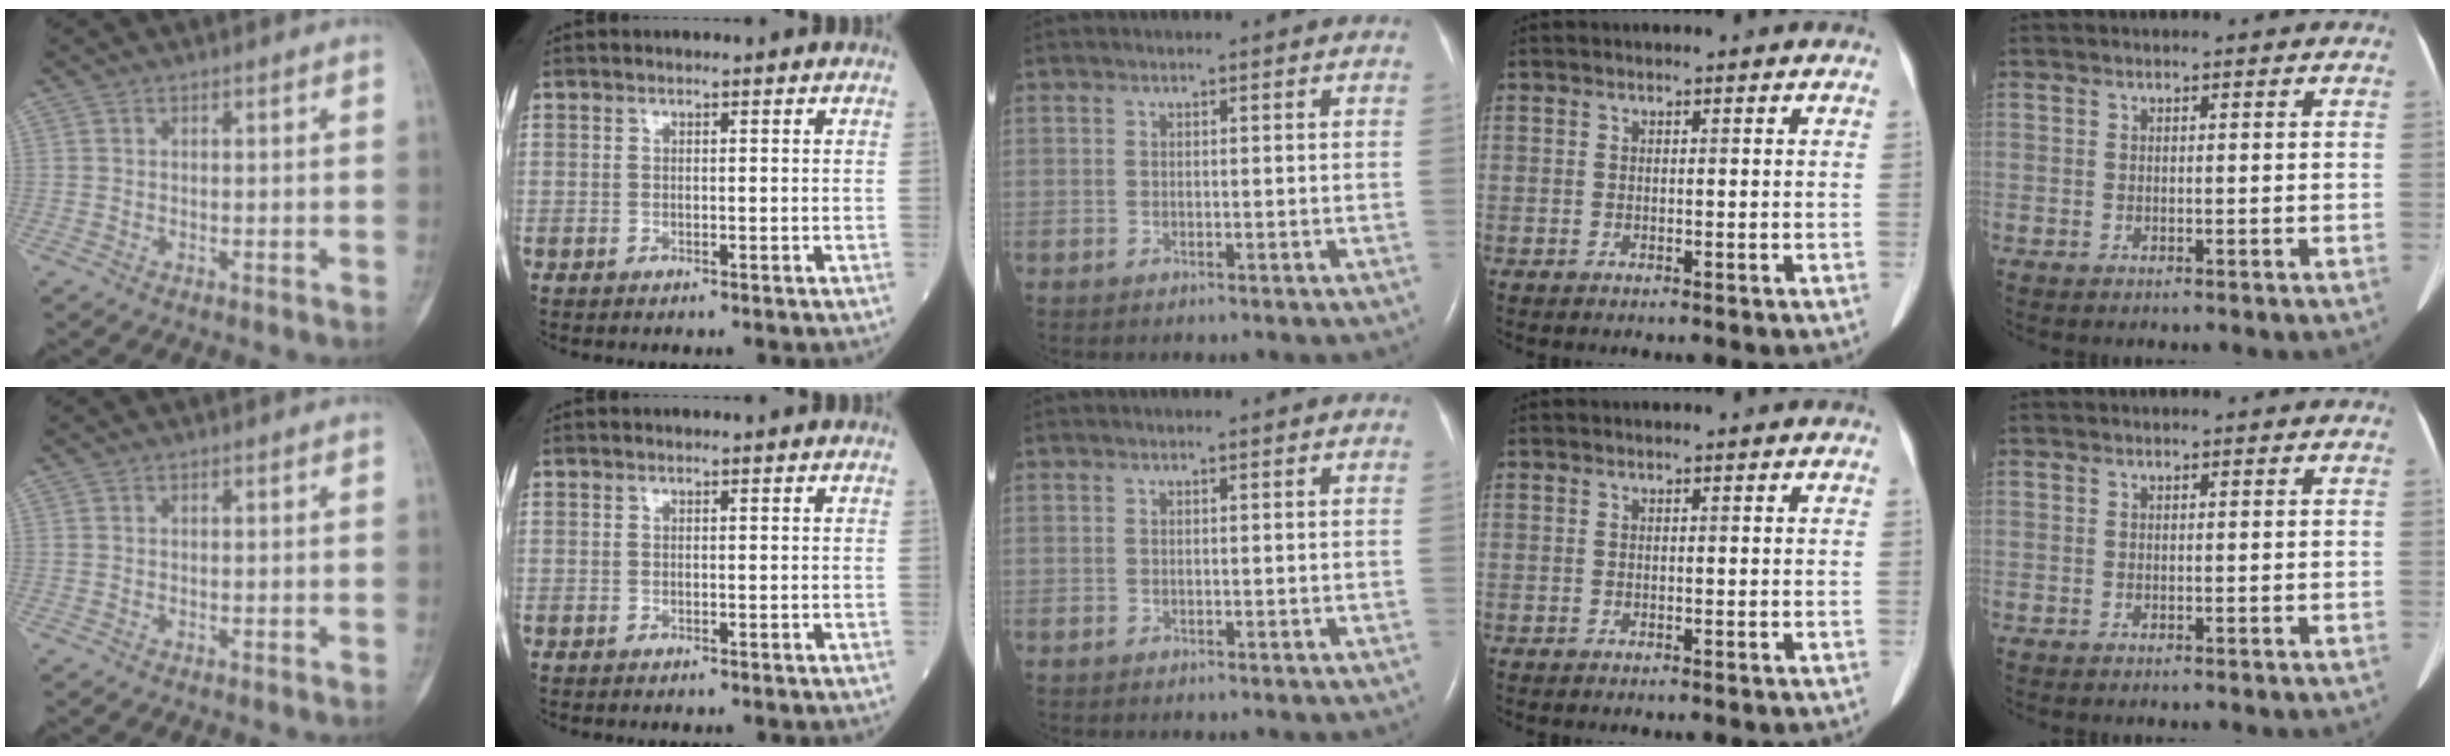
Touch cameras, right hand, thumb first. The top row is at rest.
{}